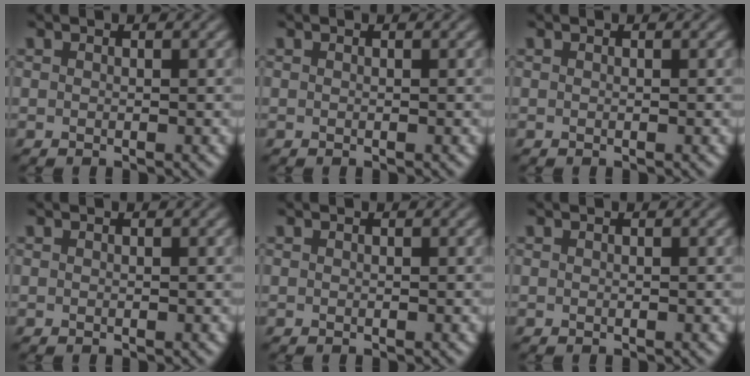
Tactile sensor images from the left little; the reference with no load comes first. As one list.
[{"total": 0.0}, {"total": 0.0}, {"total": 0.0}, {"total": 0.0}, {"total": 0.0}]